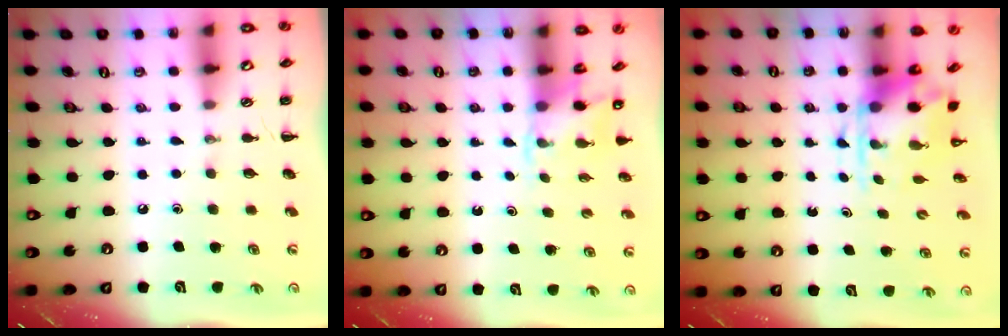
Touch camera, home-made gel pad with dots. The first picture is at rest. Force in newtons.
{"total": 2.5, "press": 2.3, "slide": 1.0}
{"total": 3.8, "press": 3.7, "slide": 0.9}